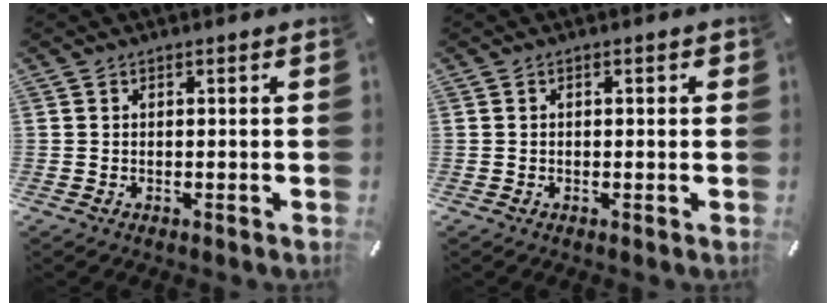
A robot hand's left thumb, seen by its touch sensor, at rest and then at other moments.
{"total": 1.0, "force": [-0.1, 0.5, 0.8], "torque": [-0.015, 0.002, -0.003]}